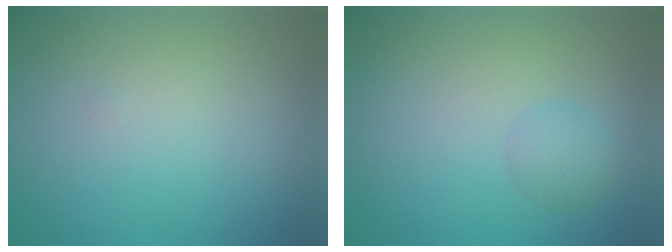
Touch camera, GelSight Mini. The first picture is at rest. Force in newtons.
{"total": 1.5, "press": 1.5, "slide": 0.0}